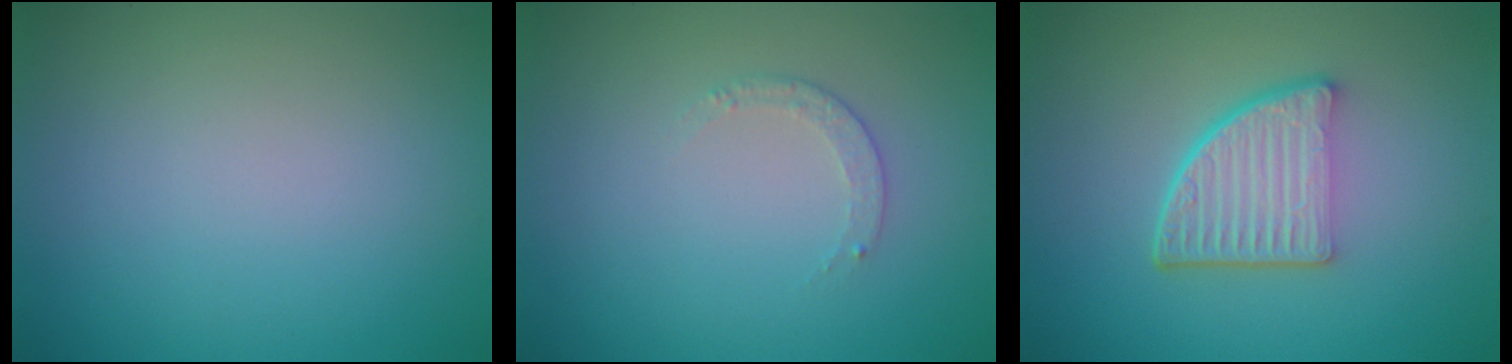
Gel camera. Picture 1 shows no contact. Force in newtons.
{"total": 0.8, "press": 0.6, "slide": 0.6}
{"total": 5.5, "press": 3.9, "slide": 3.9}